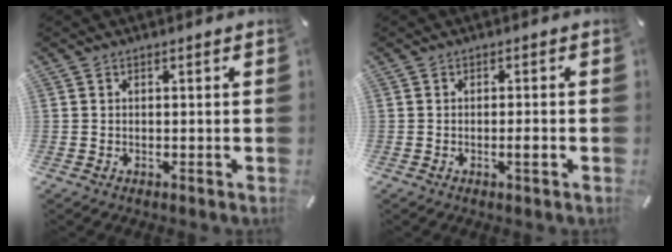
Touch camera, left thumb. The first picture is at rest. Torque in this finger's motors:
{"motor_torque": [-0.32, 0.28, 0.29, 0.09, 0.04]}